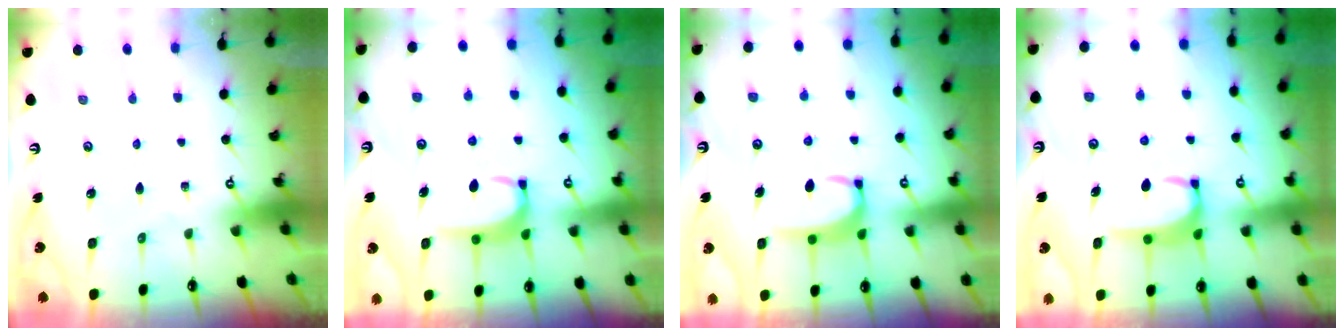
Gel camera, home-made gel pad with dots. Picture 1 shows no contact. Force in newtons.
{"total": 3.3, "press": 3.3, "slide": 0.4}
{"total": 3.1, "press": 3.1, "slide": 0.3}
{"total": 2.8, "press": 2.8, "slide": 0.3}